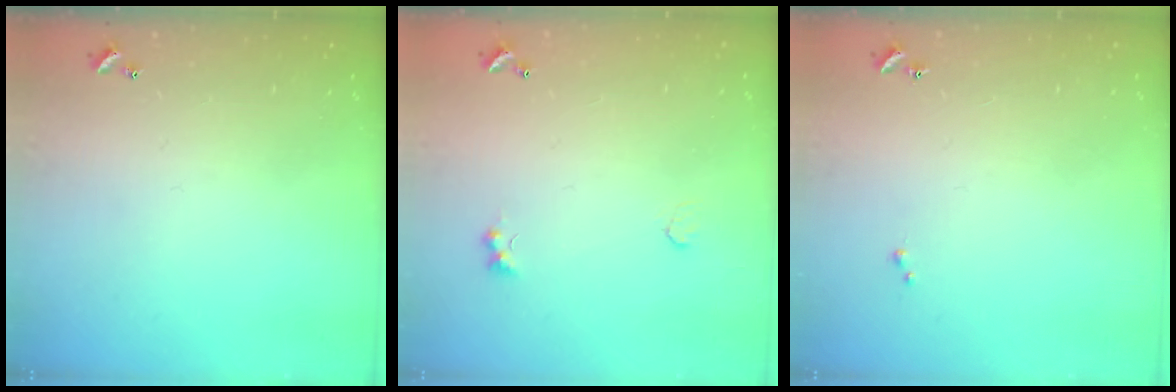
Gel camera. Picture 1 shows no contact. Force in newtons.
{"total": 2.1, "press": 2.1, "slide": 0.5}
{"total": 0.0}